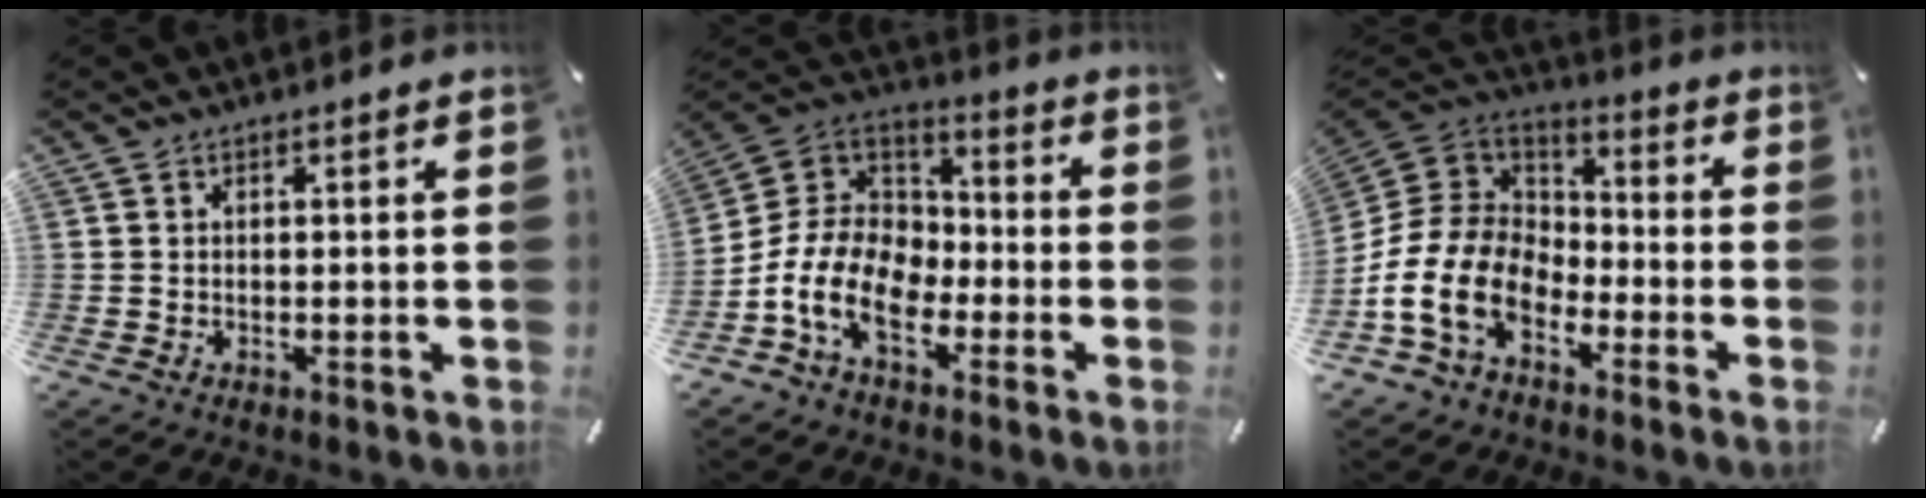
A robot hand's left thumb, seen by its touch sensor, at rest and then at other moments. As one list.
[{"total": 14.9, "force": [-7.8, 9.4, 8.6], "torque": [-0.197, 0.025, -0.146]}, {"total": 15.7, "force": [-8.5, 10.1, 8.4], "torque": [-0.195, 0.023, -0.156]}]